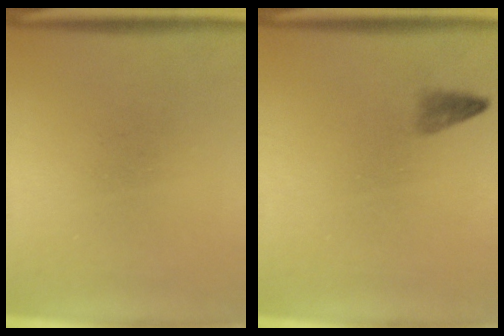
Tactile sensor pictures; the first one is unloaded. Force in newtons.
{"total": 1.2}